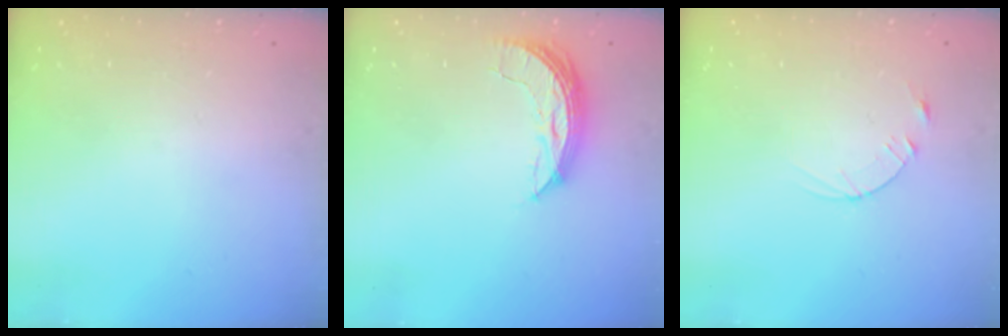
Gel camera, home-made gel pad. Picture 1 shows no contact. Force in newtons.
{"total": 6.7, "press": 6.7, "slide": 0.4}
{"total": 2.5, "press": 2.5, "slide": 0.3}